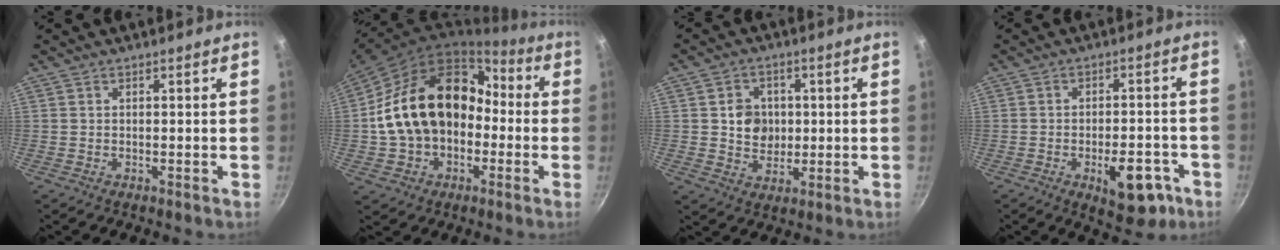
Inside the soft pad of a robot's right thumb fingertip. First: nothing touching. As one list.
[{"total": 21.1, "force": [-1.3, 15.8, 14.0], "torque": [-0.225, 0.075, -0.016]}, {"total": 7.0, "force": [0.7, 6.1, 3.4], "torque": [-0.024, -0.002, 0.012]}, {"total": 10.6, "force": [-4.3, 5.2, 8.1], "torque": [-0.076, 0.021, -0.046]}]